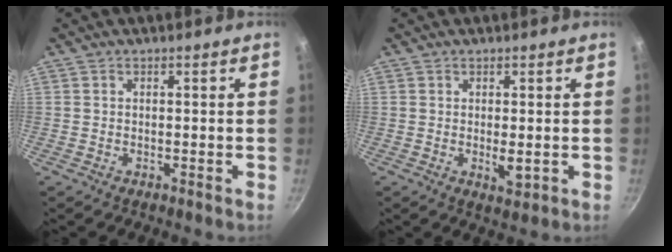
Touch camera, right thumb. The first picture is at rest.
{"total": 2.9, "force": [-0.2, 1.0, 2.7], "torque": [-0.046, -0.011, -0.001]}